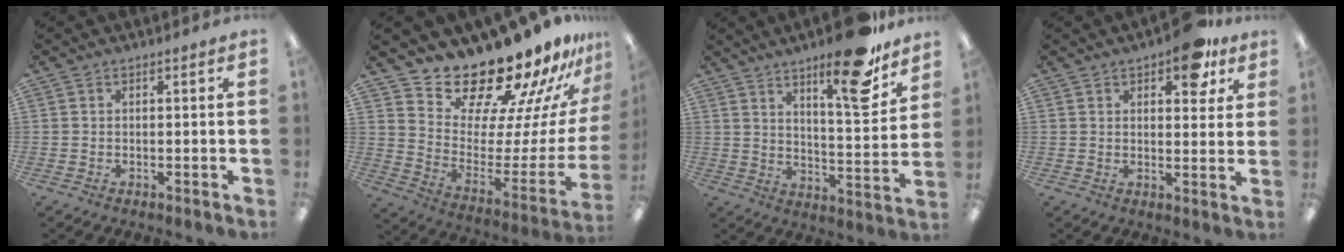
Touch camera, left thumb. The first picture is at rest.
{"total": 19.7, "force": [18.3, 4.9, 5.4], "torque": [-0.084, -0.173, 0.318]}
{"total": 17.1, "force": [12.4, 4.1, 11.1], "torque": [-0.149, -0.086, 0.192]}
{"total": 9.3, "force": [5.7, 4.2, 6.0], "torque": [-0.064, -0.024, 0.094]}